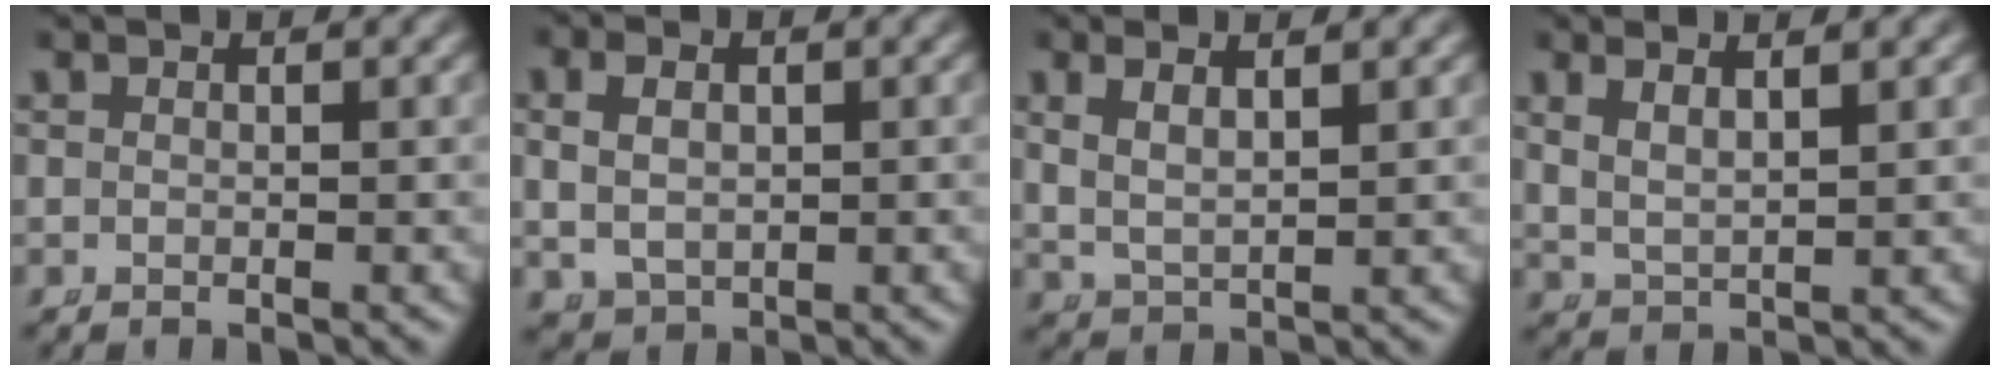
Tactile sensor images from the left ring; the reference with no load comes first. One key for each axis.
{"total": 3.7, "fx": 0.4, "fy": 3.0, "fz": 2.2, "tx": -0.051, "ty": -0.008, "tz": 0.020}
{"total": 3.6, "fx": 1.4, "fy": 2.5, "fz": 2.2, "tx": -0.056, "ty": -0.006, "tz": 0.031}
{"total": 3.6, "fx": 1.9, "fy": 2.0, "fz": 2.3, "tx": -0.050, "ty": -0.002, "tz": 0.039}